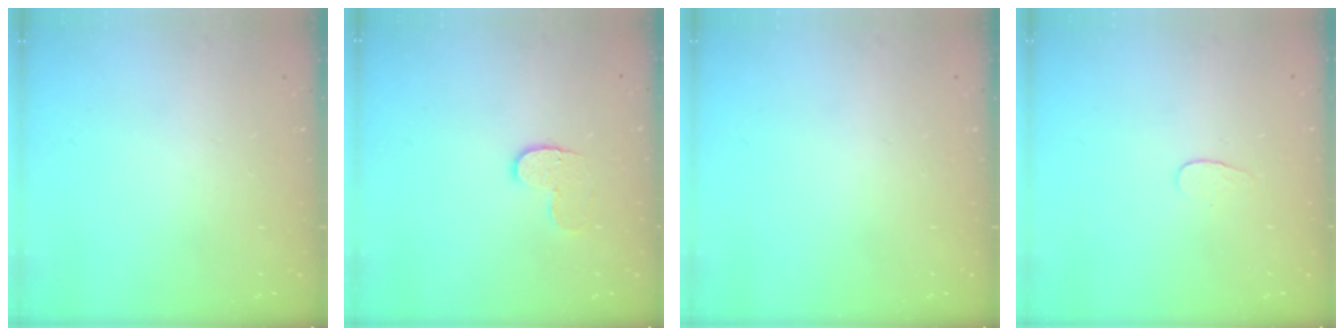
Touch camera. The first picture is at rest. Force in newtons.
{"total": 6.3, "press": 6.3, "slide": 0.7}
{"total": 0.0}
{"total": 3.9, "press": 3.9, "slide": 0.4}